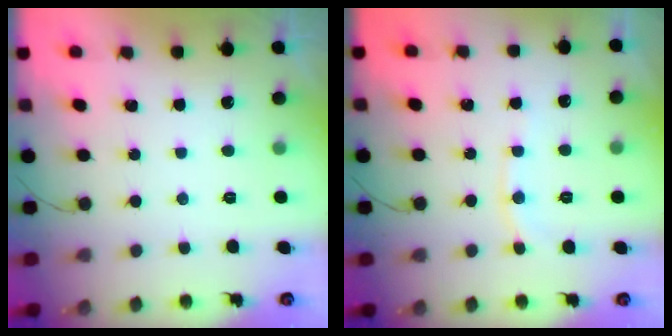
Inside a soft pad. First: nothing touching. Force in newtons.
{"total": 4.9, "press": 4.9, "slide": 0.6}